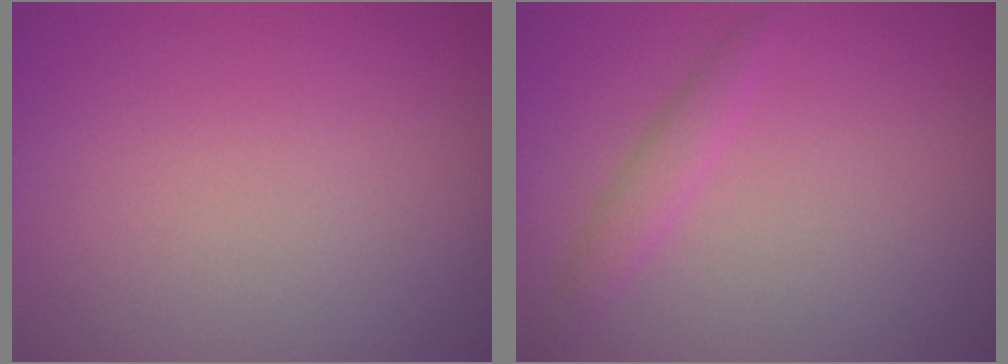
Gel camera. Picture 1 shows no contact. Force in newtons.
{"total": 1.5, "press": 1.5, "slide": 0.0}